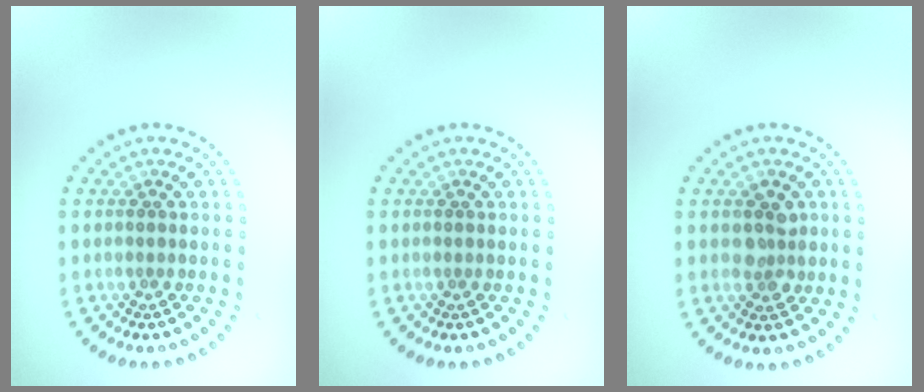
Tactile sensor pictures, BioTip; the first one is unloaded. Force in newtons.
{"total": 0.0}
{"total": 2.7, "press": 2.7, "slide": 0.2}